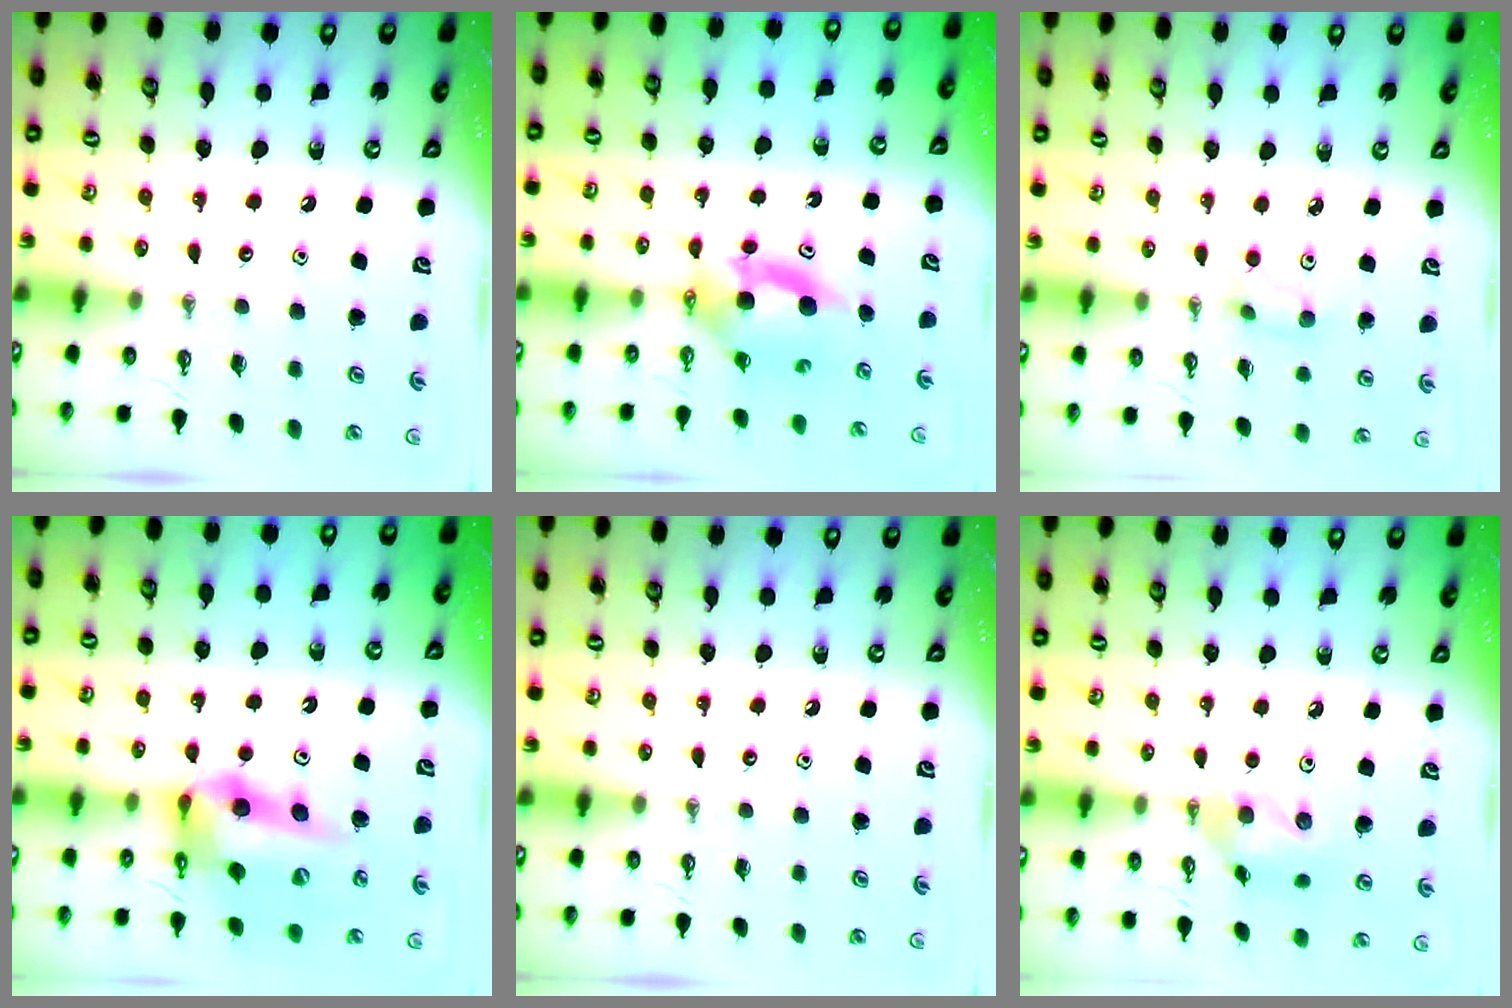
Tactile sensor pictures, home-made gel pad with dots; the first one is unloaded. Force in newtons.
{"total": 7.1, "press": 6.4, "slide": 3.1}
{"total": 4.6, "press": 4.5, "slide": 0.9}
{"total": 14.7, "press": 13.8, "slide": 5.0}
{"total": 0.0}
{"total": 10.2, "press": 10.1, "slide": 1.8}